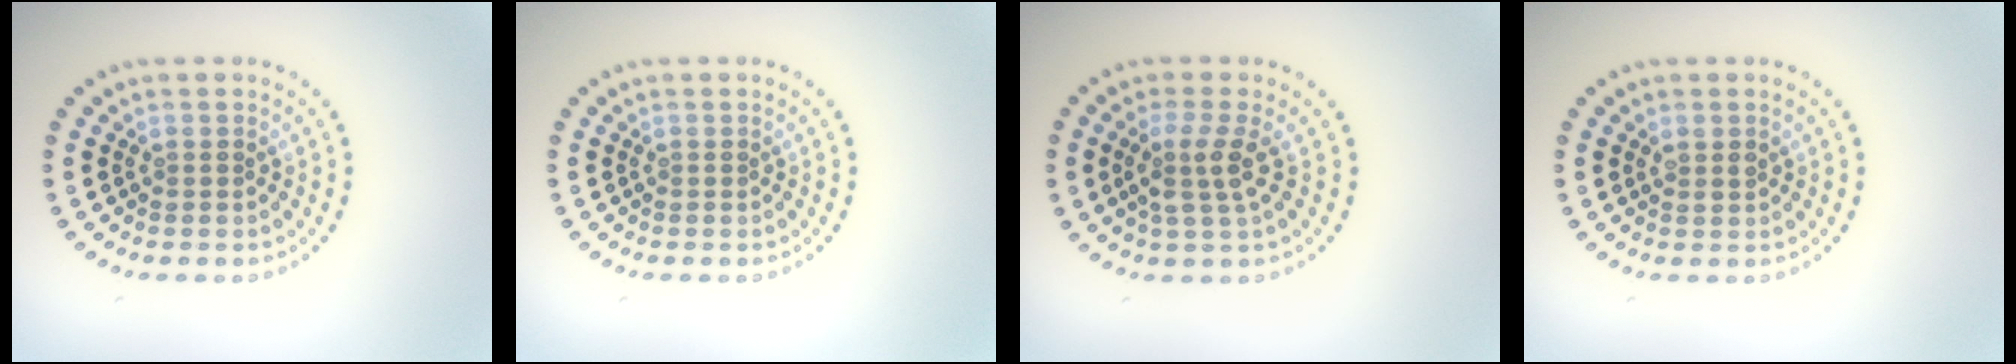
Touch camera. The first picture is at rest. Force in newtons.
{"total": 0.0}
{"total": 2.8, "press": 2.3, "slide": 1.7}
{"total": 0.9, "press": 0.9, "slide": 0.4}